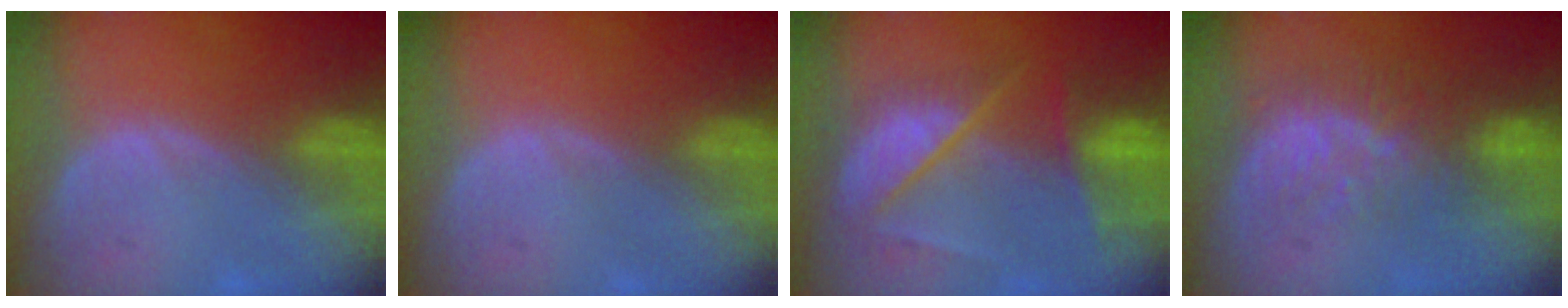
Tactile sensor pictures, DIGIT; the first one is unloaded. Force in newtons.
{"total": 0.0}
{"total": 9.3, "press": 8.1, "slide": 4.5}
{"total": 8.1, "press": 7.7, "slide": 2.7}